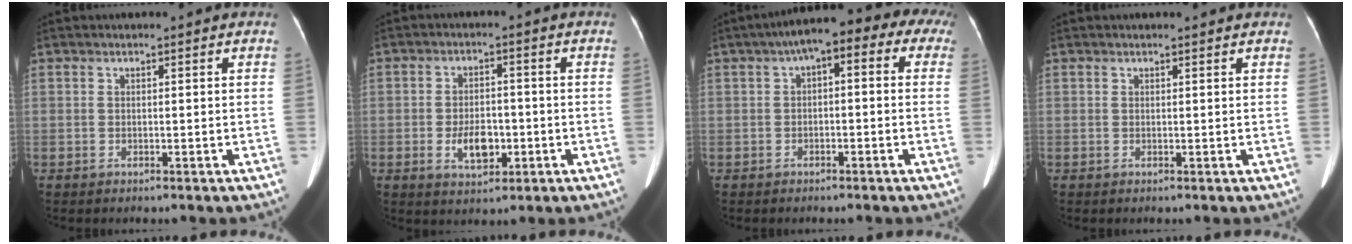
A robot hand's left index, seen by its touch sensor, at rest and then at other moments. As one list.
[{"total": 5.7, "force": [-1.7, 3.2, 4.4], "torque": [-0.084, 0.001, -0.021]}, {"total": 9.9, "force": [3.4, 4.8, 8.0], "torque": [-0.093, 0.055, 0.031]}, {"total": 0.6, "force": [0.6, 0.0, 0.1], "torque": [-0.009, -0.002, 0.007]}]